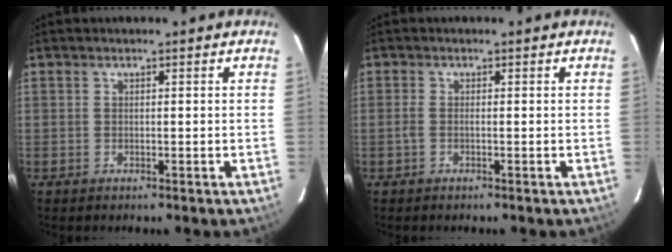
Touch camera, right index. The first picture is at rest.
{"total": 1.2, "force": [-0.5, 0.1, 1.1], "torque": [-0.023, 0.000, -0.011]}